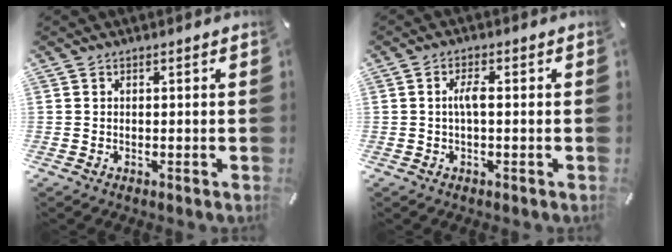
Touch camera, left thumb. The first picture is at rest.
{"total": 3.6, "force": [-0.1, 1.2, 3.4], "torque": [-0.065, 0.006, -0.005]}